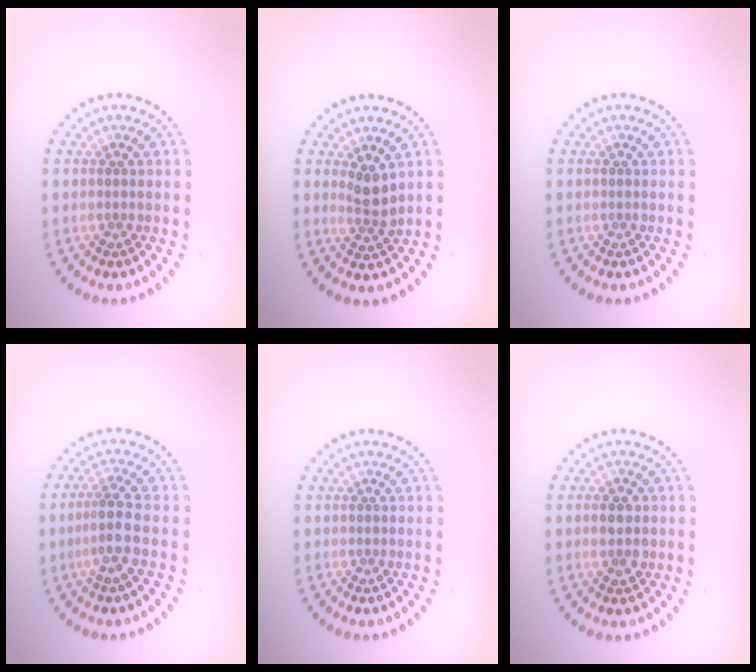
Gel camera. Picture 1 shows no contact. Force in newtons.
{"total": 2.2, "press": 1.9, "slide": 1.3}
{"total": 0.0}
{"total": 2.6, "press": 2.0, "slide": 1.6}
{"total": 0.0}
{"total": 2.4, "press": 2.4, "slide": 0.2}